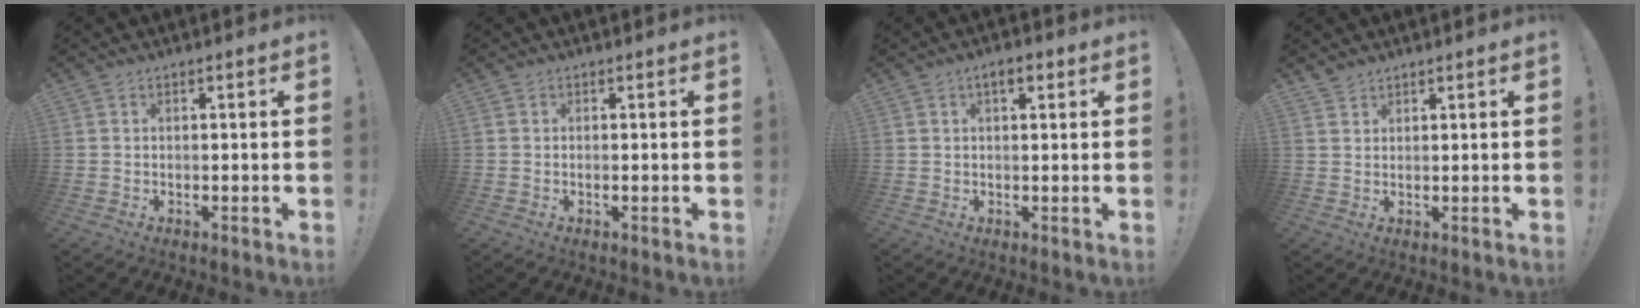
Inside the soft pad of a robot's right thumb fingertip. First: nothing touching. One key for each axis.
{"total": 0.0}
{"total": 3.8, "fx": 1.7, "fy": 1.7, "fz": 3.0, "tx": -0.037, "ty": -0.002, "tz": 0.025}
{"total": 2.1, "fx": 1.9, "fy": 0.7, "fz": 0.3, "tx": 0.002, "ty": -0.017, "tz": 0.036}